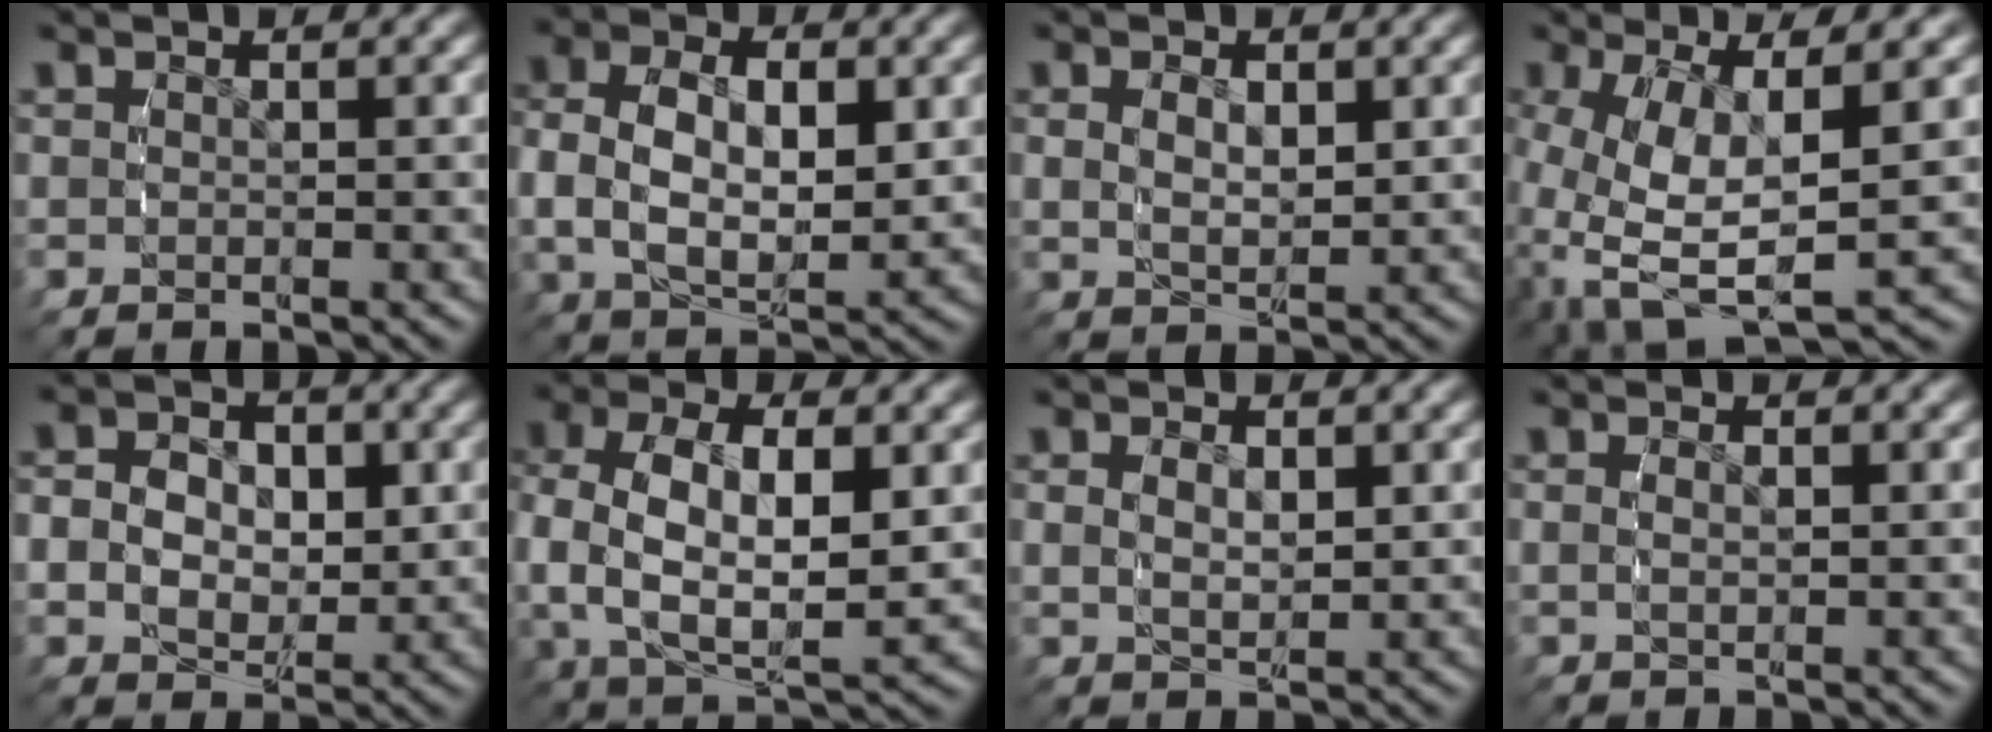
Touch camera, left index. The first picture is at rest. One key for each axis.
{"total": 7.6, "fx": 0.4, "fy": 4.9, "fz": 5.7, "tx": -0.116, "ty": -0.016, "tz": 0.014}
{"total": 2.6, "fx": 0.6, "fy": 1.4, "fz": 2.2, "tx": -0.035, "ty": -0.013, "tz": 0.021}
{"total": 10.3, "fx": -2.0, "fy": 6.0, "fz": 8.2, "tx": -0.187, "ty": -0.055, "tz": 0.002}
{"total": 6.1, "fx": 0.0, "fy": 4.9, "fz": 3.6, "tx": -0.074, "ty": -0.019, "tz": 0.002}
{"total": 8.9, "fx": -0.1, "fy": 5.4, "fz": 7.0, "tx": -0.155, "ty": -0.026, "tz": 0.011}
{"total": 2.1, "fx": 0.6, "fy": 1.0, "fz": 1.8, "tx": -0.029, "ty": -0.011, "tz": 0.019}
{"total": 0.7, "fx": 0.0, "fy": 0.1, "fz": 0.7, "tx": -0.016, "ty": -0.005, "tz": 0.003}